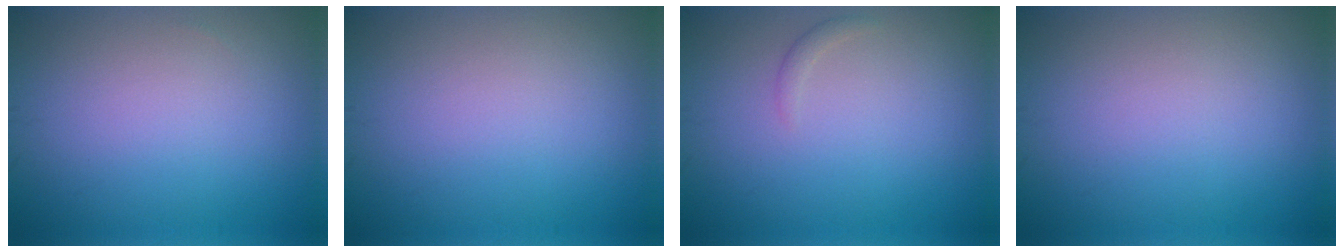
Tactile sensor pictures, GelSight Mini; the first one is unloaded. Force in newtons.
{"total": 0.0}
{"total": 0.7, "press": 0.7, "slide": 0.1}
{"total": 0.0}